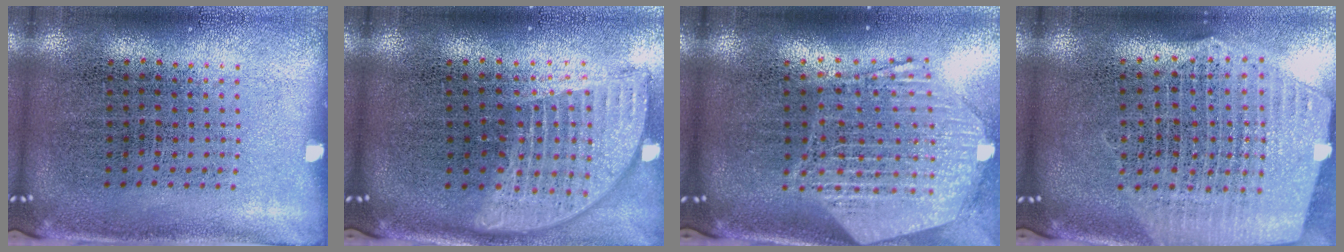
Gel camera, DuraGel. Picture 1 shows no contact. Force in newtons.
{"total": 1.9, "press": 1.5, "slide": 1.2}
{"total": 3.0, "press": 2.4, "slide": 1.8}
{"total": 2.6, "press": 2.2, "slide": 1.4}